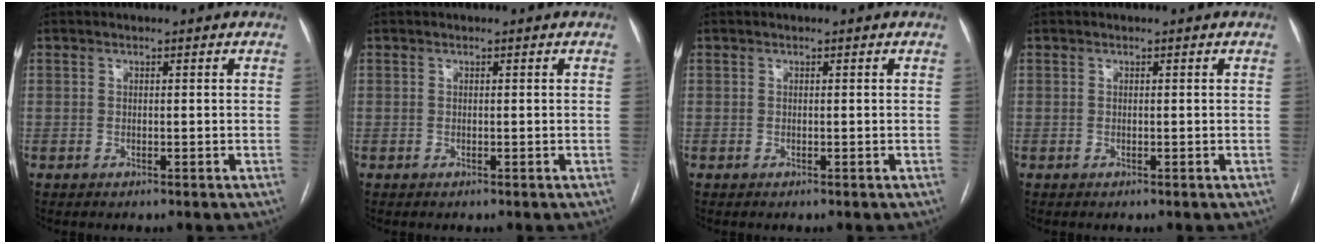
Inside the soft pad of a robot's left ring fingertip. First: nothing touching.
{"total": 0.0}
{"total": 0.0}
{"total": 0.0}